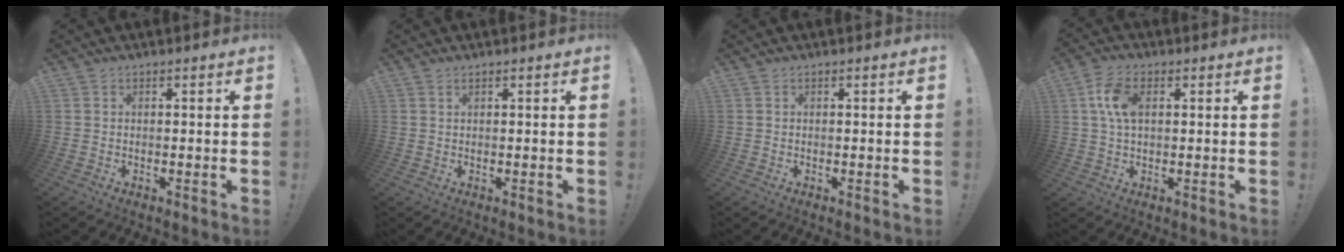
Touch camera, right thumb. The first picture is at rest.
{"total": 0.6, "force": [0.4, 0.2, 0.4], "torque": [-0.013, 0.002, 0.009]}
{"total": 0.0}
{"total": 8.4, "force": [1.8, 5.1, 6.4], "torque": [-0.121, 0.003, 0.033]}